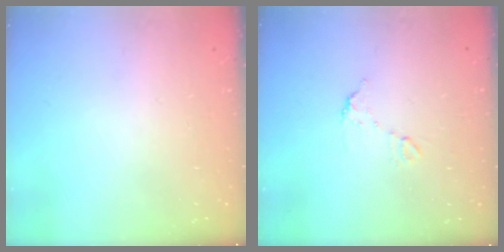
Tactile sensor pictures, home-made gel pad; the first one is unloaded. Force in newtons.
{"total": 6.7, "press": 6.7, "slide": 0.2}